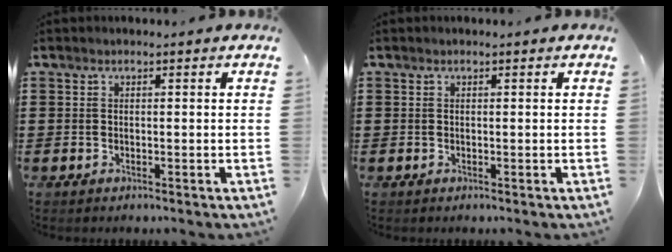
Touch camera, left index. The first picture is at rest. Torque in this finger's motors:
{"motor_torque": [-0.01, 0.01, 0.00, -0.02]}